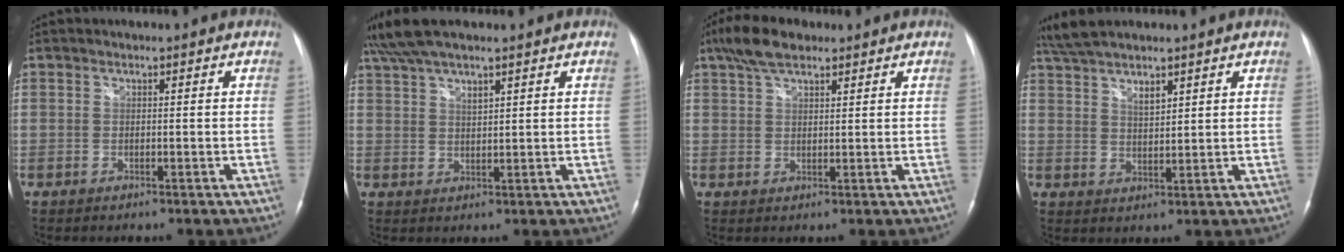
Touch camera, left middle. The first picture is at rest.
{"total": 8.6, "force": [6.6, 1.6, 5.2], "torque": [-0.103, 0.029, 0.120]}
{"total": 6.1, "force": [4.4, 2.4, 3.5], "torque": [-0.076, 0.020, 0.082]}
{"total": 7.7, "force": [5.9, 1.7, 4.5], "torque": [-0.097, 0.014, 0.114]}